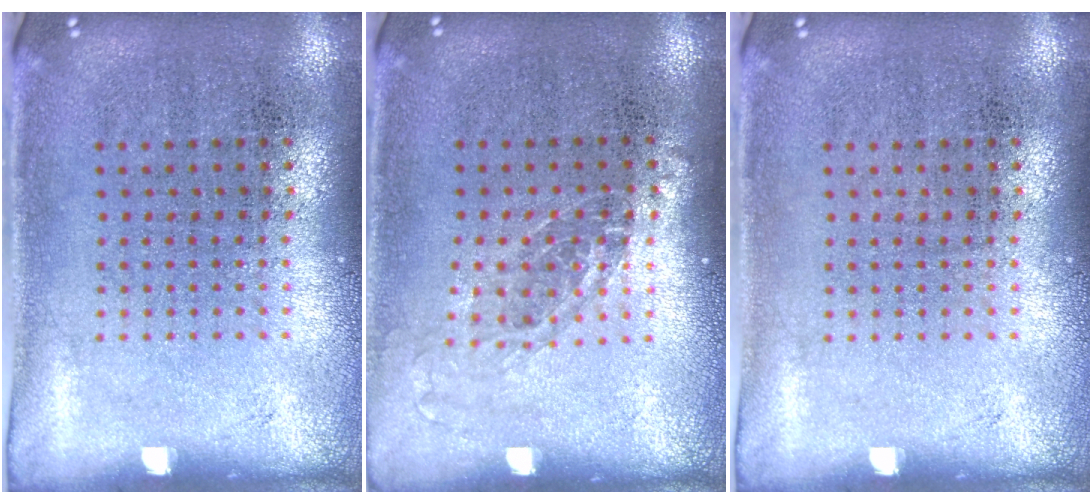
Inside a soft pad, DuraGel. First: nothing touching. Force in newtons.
{"total": 1.1, "press": 1.0, "slide": 0.5}
{"total": 0.0}